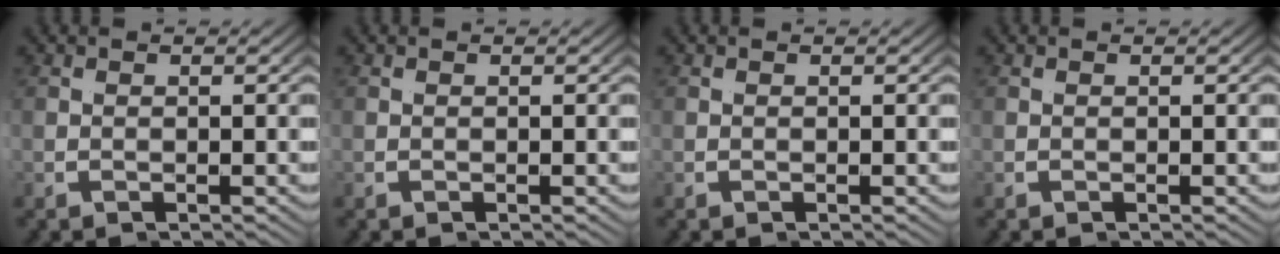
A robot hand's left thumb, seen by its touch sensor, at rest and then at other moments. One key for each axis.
{"total": 0.0}
{"total": 0.0}
{"total": 0.0}